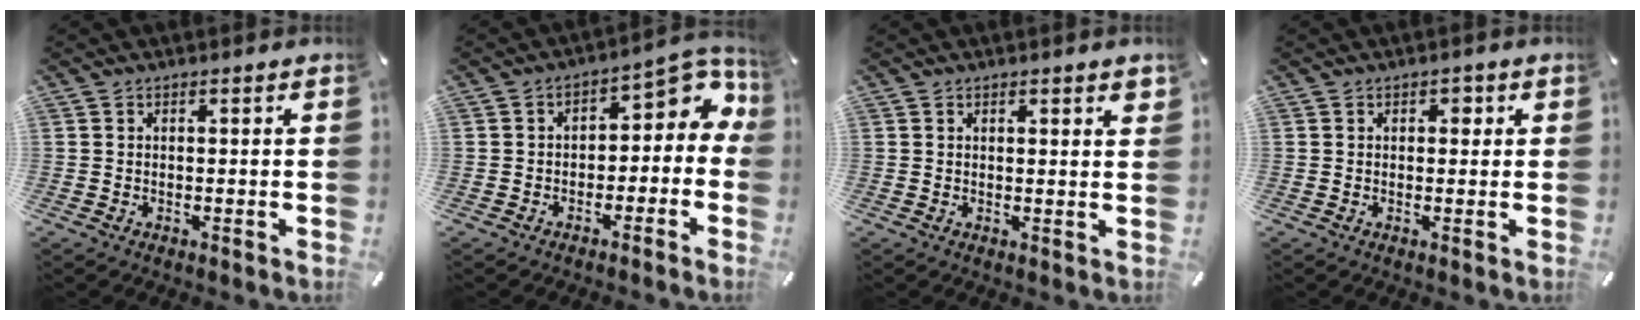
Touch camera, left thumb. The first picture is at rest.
{"total": 7.2, "force": [1.1, 5.0, 5.2], "torque": [-0.056, -0.014, 0.014]}
{"total": 1.3, "force": [1.1, 0.2, 0.7], "torque": [-0.007, -0.003, 0.017]}
{"total": 1.7, "force": [0.5, 1.3, 1.0], "torque": [-0.005, 0.001, 0.003]}